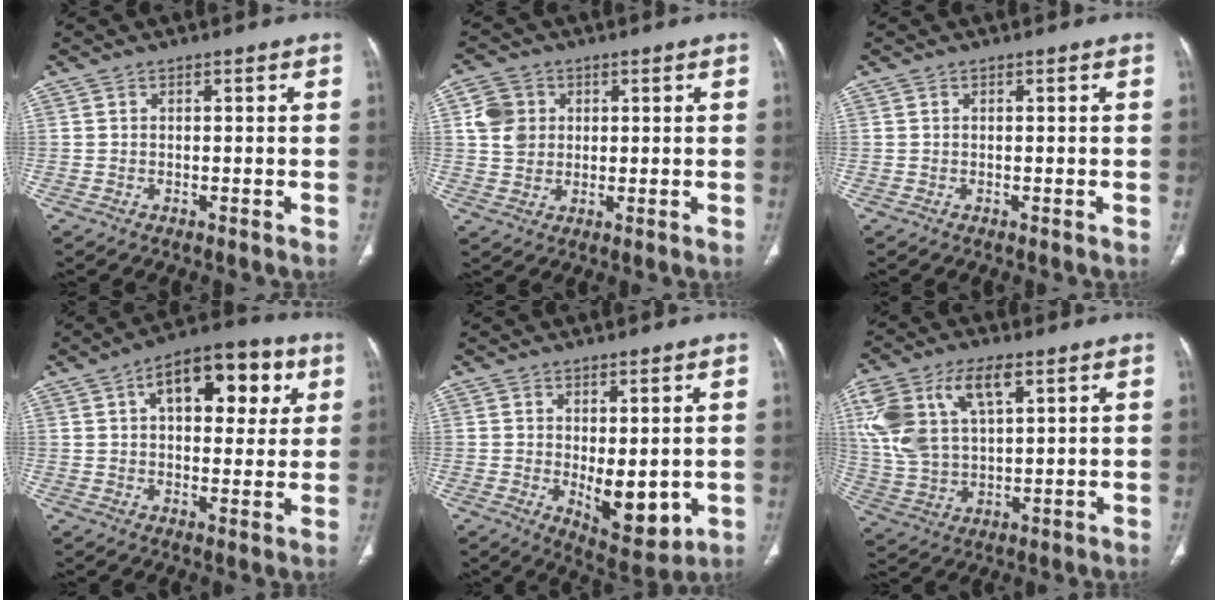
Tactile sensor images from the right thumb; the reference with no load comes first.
{"total": 6.3, "force": [1.5, 5.5, 2.7], "torque": [-0.034, -0.002, 0.027]}
{"total": 0.0}
{"total": 16.0, "force": [5.6, 8.5, 12.3], "torque": [-0.127, 0.009, 0.078]}
{"total": 9.0, "force": [-0.7, 4.3, 7.9], "torque": [-0.088, -0.021, 0.009]}
{"total": 16.4, "force": [6.6, 8.5, 12.4], "torque": [-0.258, 0.000, 0.132]}